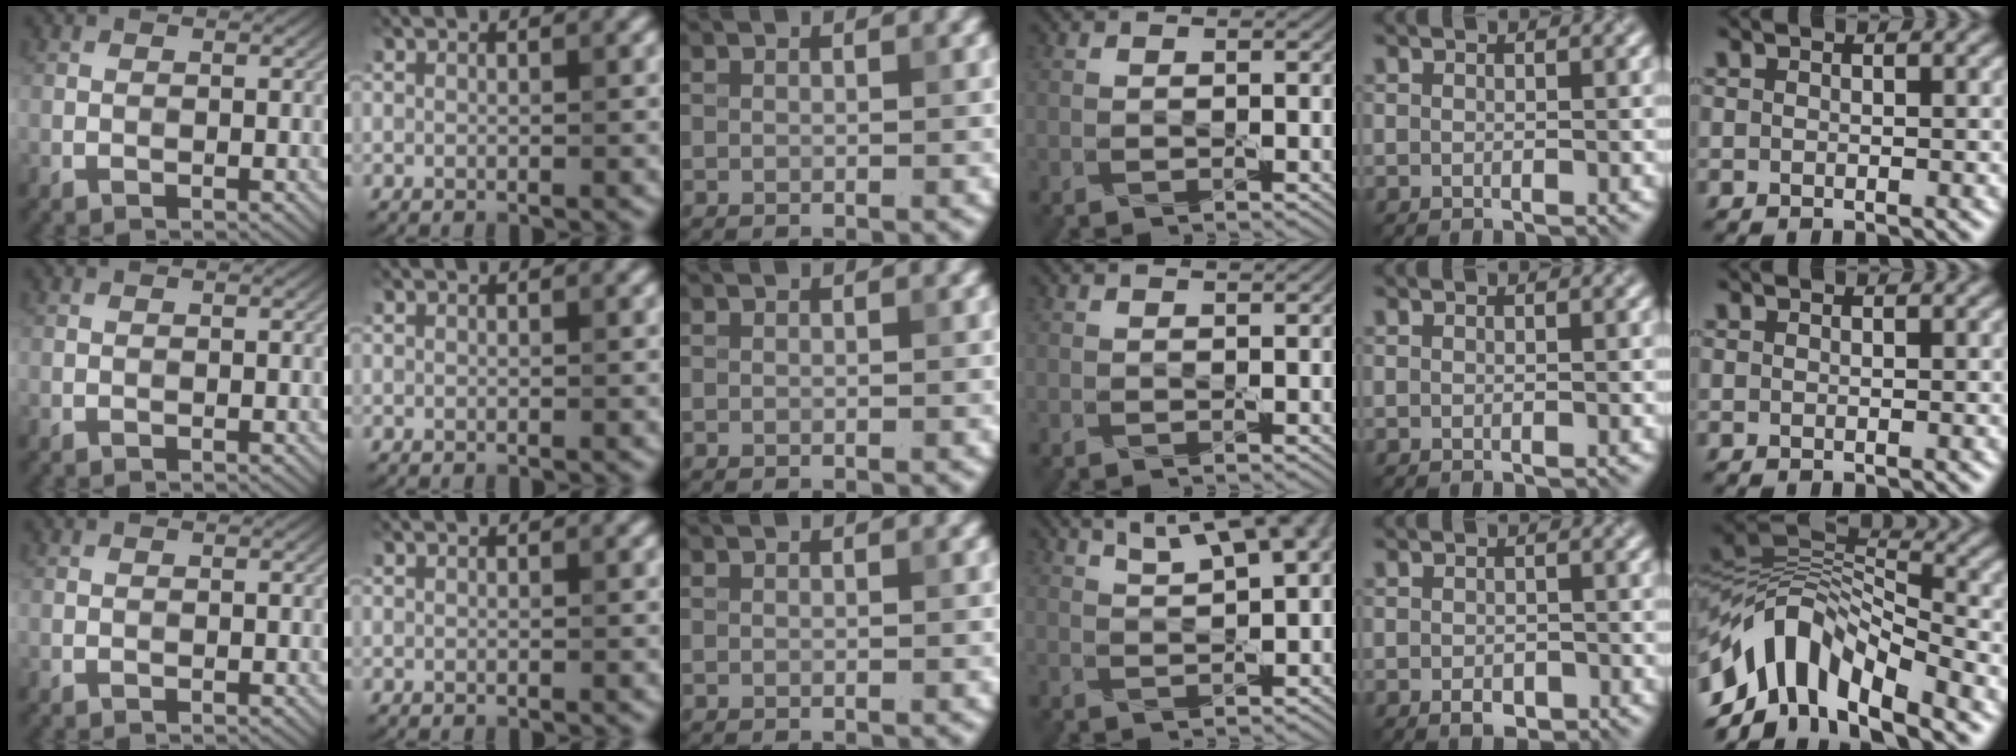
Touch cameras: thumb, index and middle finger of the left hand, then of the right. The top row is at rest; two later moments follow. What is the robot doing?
{"motion": "pour", "object": "sugar"}